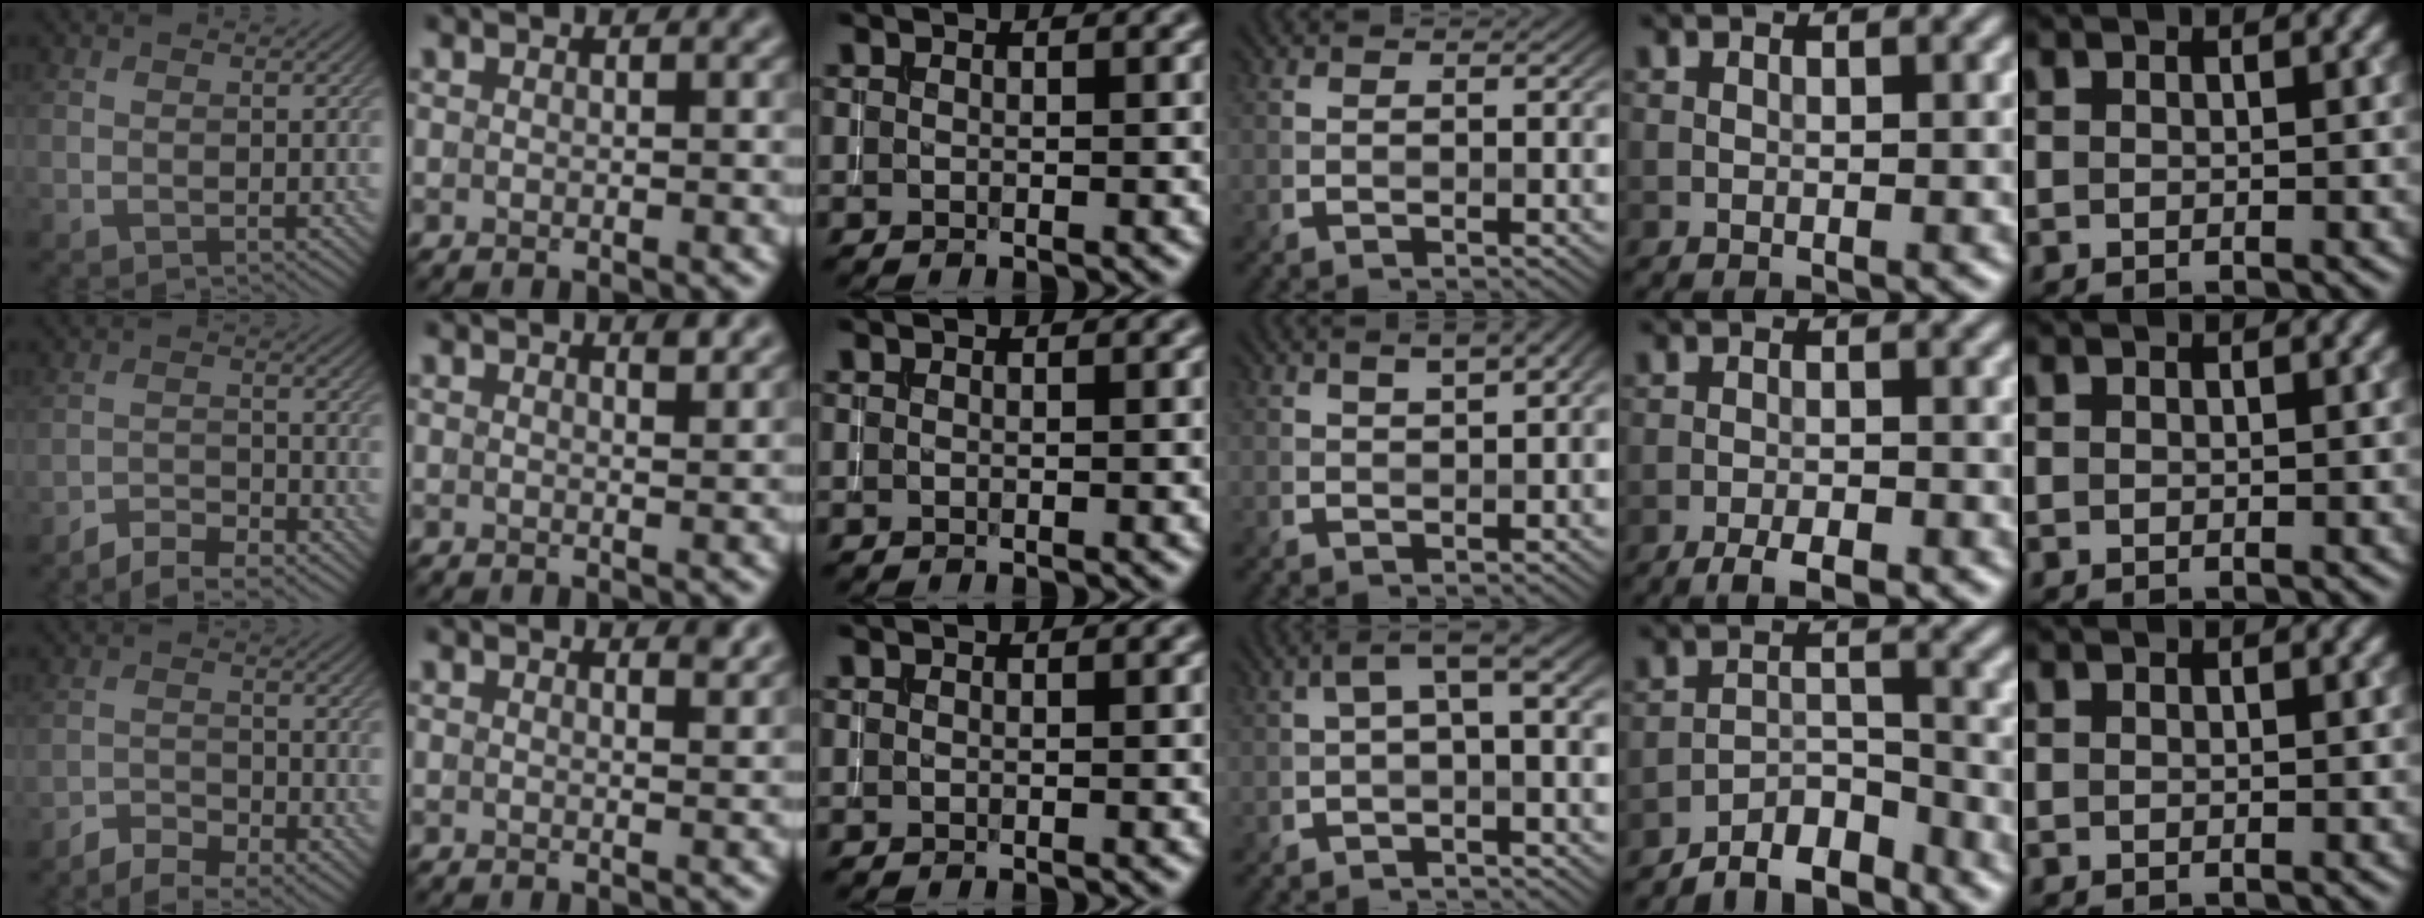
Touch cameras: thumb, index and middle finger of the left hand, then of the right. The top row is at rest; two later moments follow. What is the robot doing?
{"motion": "pour", "object": "almond"}